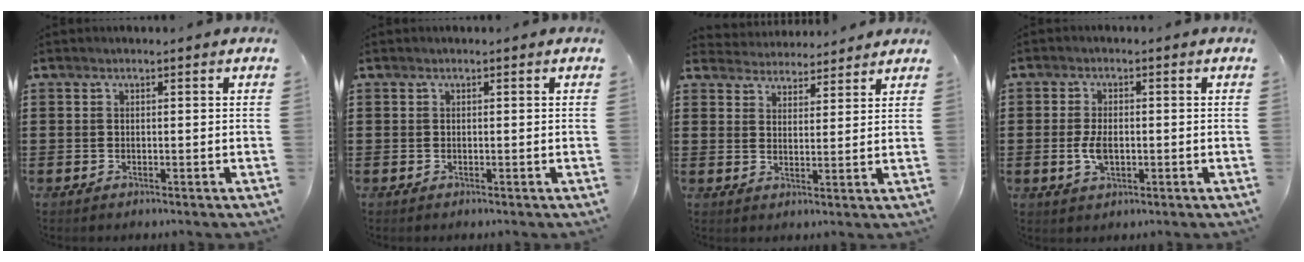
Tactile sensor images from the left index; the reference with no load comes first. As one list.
[{"total": 0.0}, {"total": 3.7, "force": [3.6, 0.6, -0.3], "torque": [-0.008, -0.014, 0.067]}, {"total": 4.1, "force": [-0.4, 2.1, 3.5], "torque": [-0.078, -0.001, -0.011]}]